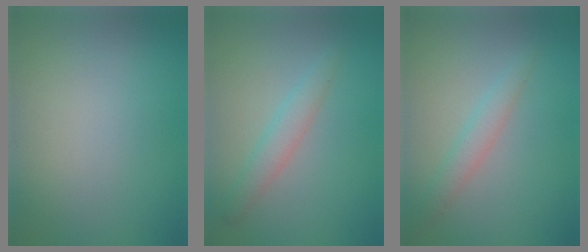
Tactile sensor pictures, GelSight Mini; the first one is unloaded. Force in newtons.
{"total": 2.3, "press": 2.3, "slide": 0.0}
{"total": 2.0, "press": 2.0, "slide": 0.2}